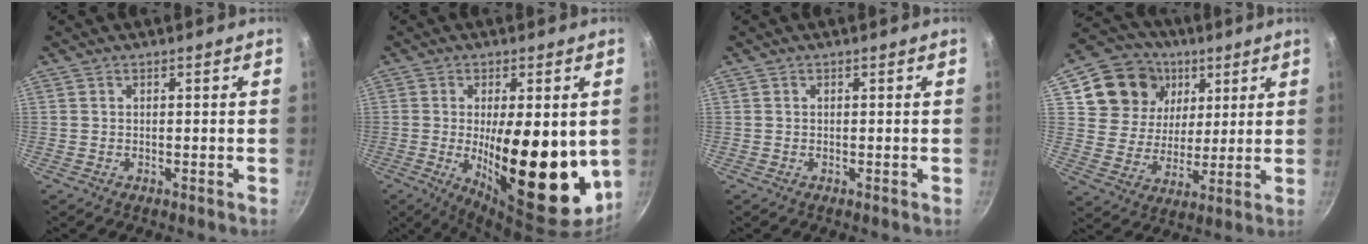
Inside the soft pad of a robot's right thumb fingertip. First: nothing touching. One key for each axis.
{"total": 20.2, "fx": -1.2, "fy": 7.4, "fz": 18.8, "tx": -0.254, "ty": -0.026, "tz": -0.009}
{"total": 0.0}
{"total": 16.0, "fx": 6.6, "fy": 13.0, "fz": 6.4, "tx": -0.087, "ty": -0.015, "tz": 0.117}